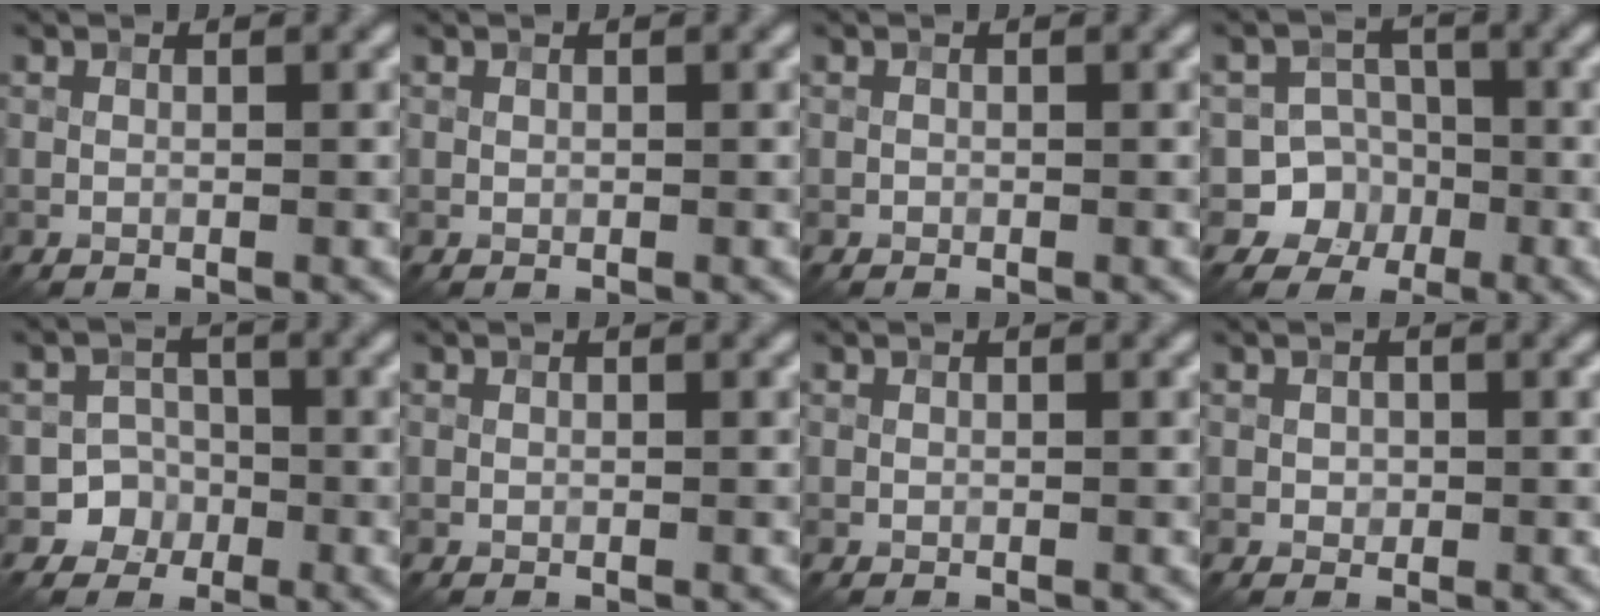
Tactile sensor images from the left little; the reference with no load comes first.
{"total": 0.0}
{"total": 0.0}
{"total": 5.8, "force": [-2.1, 5.4, 0.5], "torque": [0.023, 0.005, -0.054]}
{"total": 3.5, "force": [-1.5, 3.2, 0.1], "torque": [0.038, 0.007, -0.036]}
{"total": 0.0}
{"total": 0.0}
{"total": 0.7, "force": [0.1, 0.7, 0.2], "torque": [-0.001, -0.003, -0.001]}